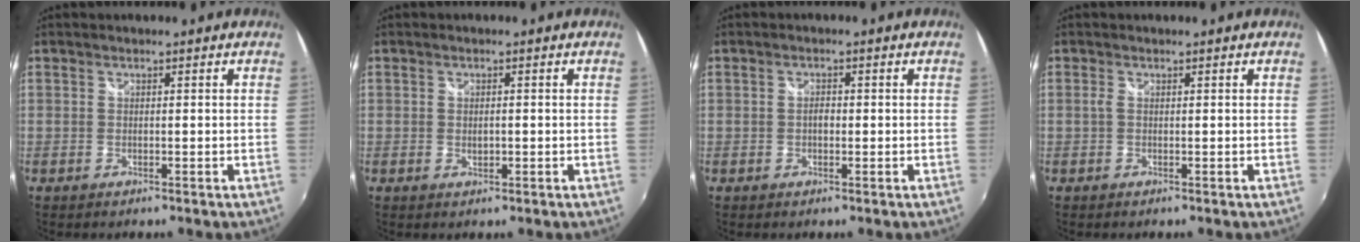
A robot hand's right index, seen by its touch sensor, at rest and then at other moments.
{"total": 1.5, "force": [-0.2, 1.0, 1.1], "torque": [-0.017, -0.002, -0.002]}
{"total": 1.4, "force": [-0.2, 1.0, 1.0], "torque": [-0.017, 0.004, -0.005]}
{"total": 0.7, "force": [0.0, 0.2, 0.6], "torque": [-0.015, 0.000, -0.003]}